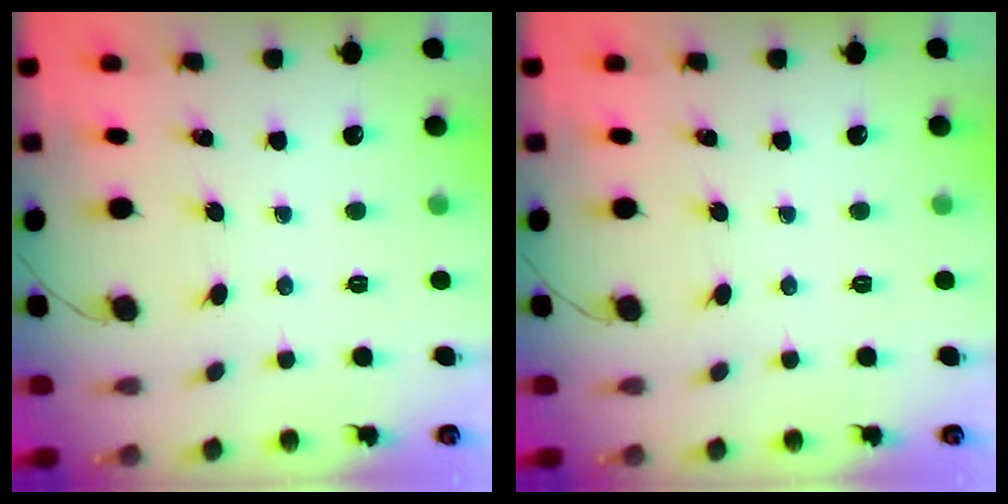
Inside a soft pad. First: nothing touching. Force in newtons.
{"total": 0.0}